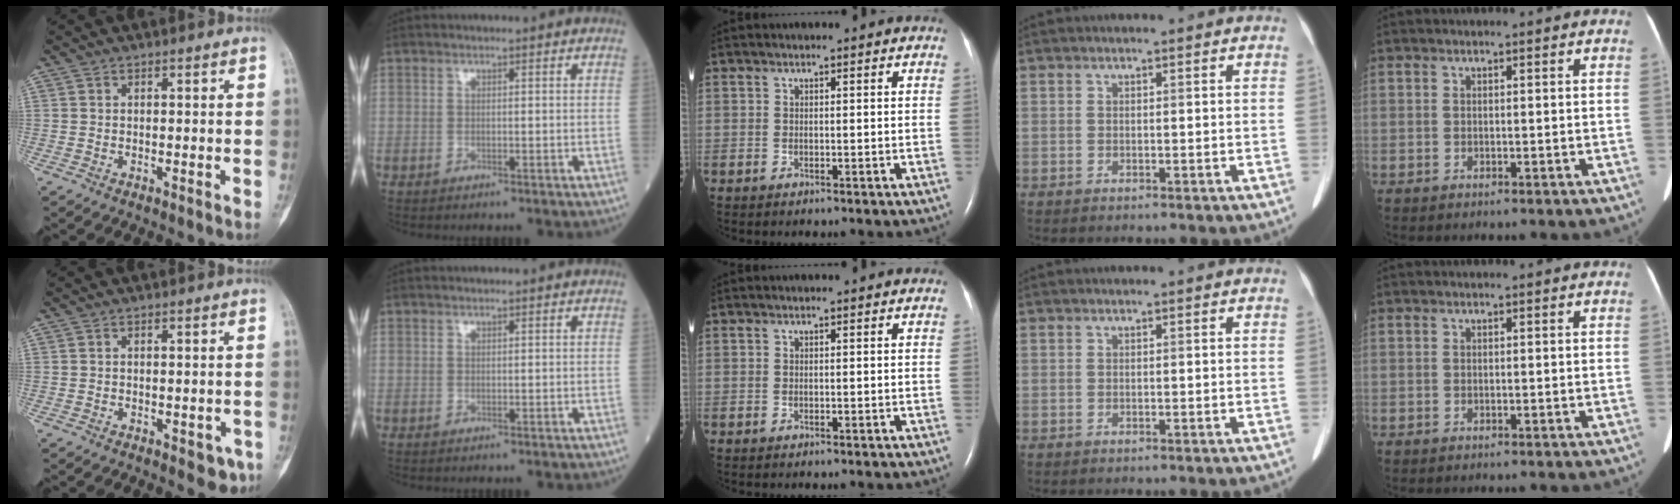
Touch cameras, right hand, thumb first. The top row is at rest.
{"thumb": {"total": 3.5, "force": [-1.6, 1.9, 2.5], "torque": [-0.012, 0.005, -0.014]}}